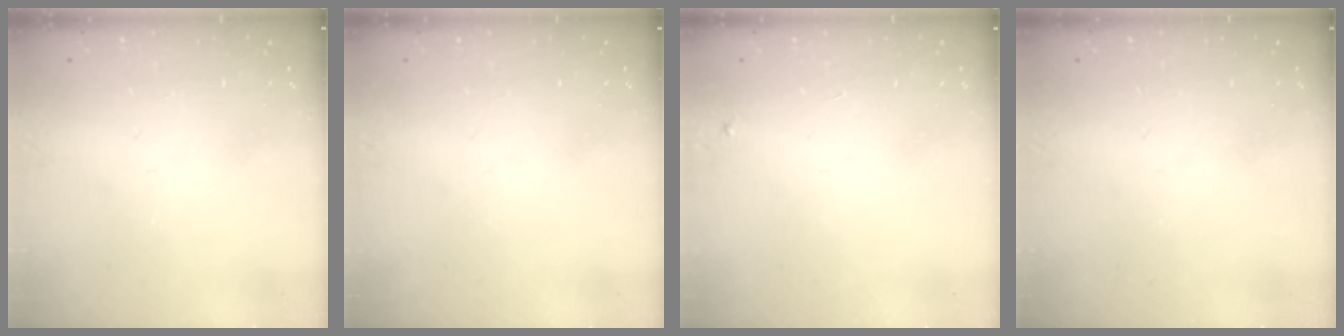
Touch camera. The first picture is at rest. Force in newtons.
{"total": 0.0}
{"total": 2.7, "press": 2.7, "slide": 0.2}
{"total": 0.0}